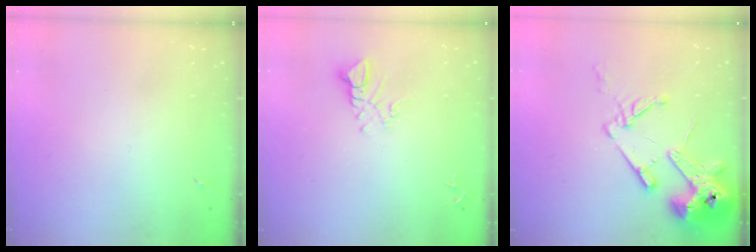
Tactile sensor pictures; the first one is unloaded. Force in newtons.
{"total": 6.0, "press": 6.0, "slide": 0.2}
{"total": 17.2, "press": 17.1, "slide": 2.1}